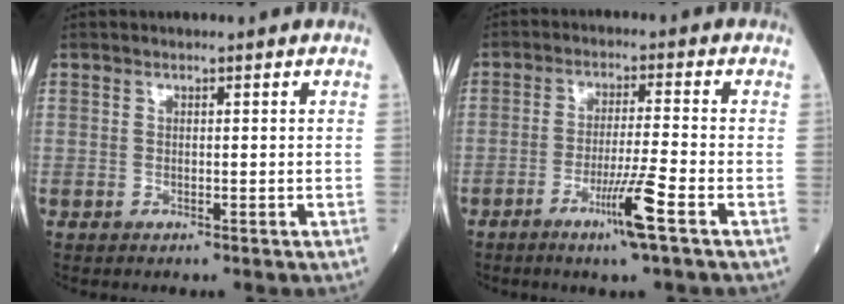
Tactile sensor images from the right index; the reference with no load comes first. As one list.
[{"total": 6.7, "force": [-3.5, -1.1, 5.5], "torque": [-0.100, -0.014, -0.069]}]